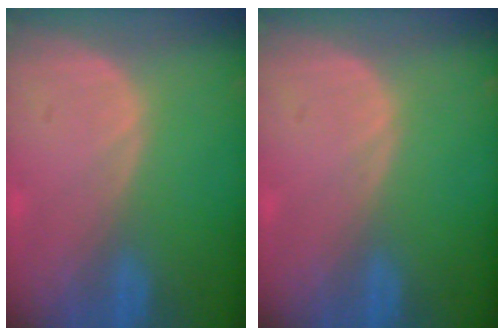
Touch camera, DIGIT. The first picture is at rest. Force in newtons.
{"total": 0.0}